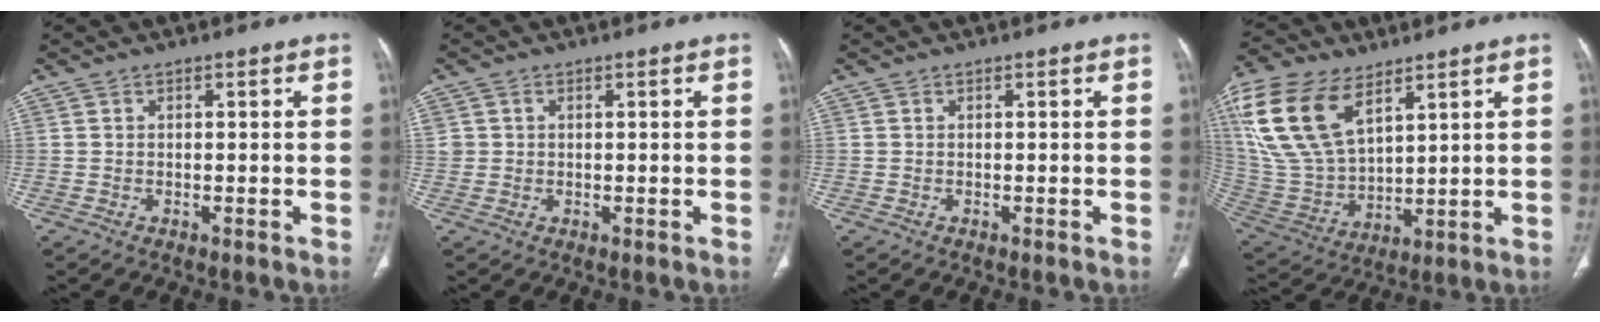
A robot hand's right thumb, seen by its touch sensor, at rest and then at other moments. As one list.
[{"total": 1.5, "force": [0.4, 1.4, 0.3], "torque": [0.003, -0.001, 0.008]}, {"total": 0.0}, {"total": 20.9, "force": [10.4, 11.3, 14.2], "torque": [-0.301, -0.028, 0.212]}]